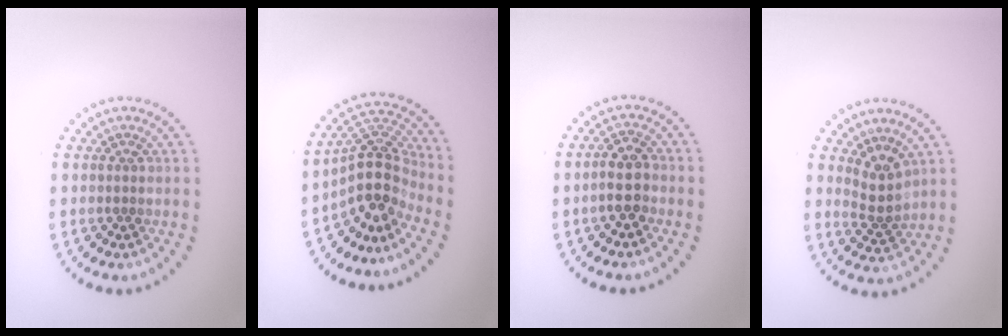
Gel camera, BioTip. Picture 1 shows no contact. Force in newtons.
{"total": 4.7, "press": 3.5, "slide": 3.2}
{"total": 2.7, "press": 2.5, "slide": 1.1}
{"total": 2.5, "press": 1.8, "slide": 1.7}